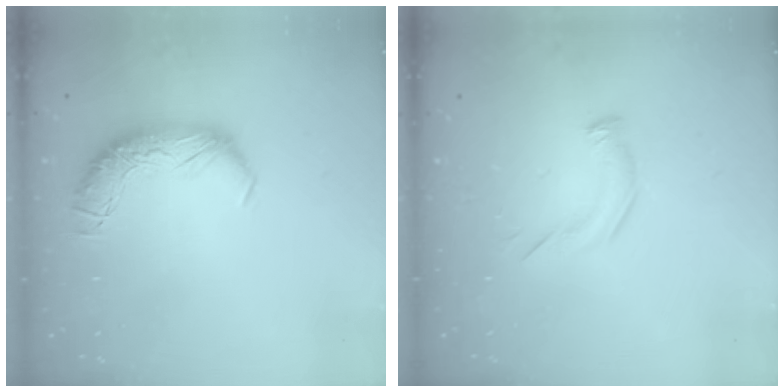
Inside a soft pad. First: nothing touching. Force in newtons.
{"total": 4.7, "press": 4.6, "slide": 1.0}